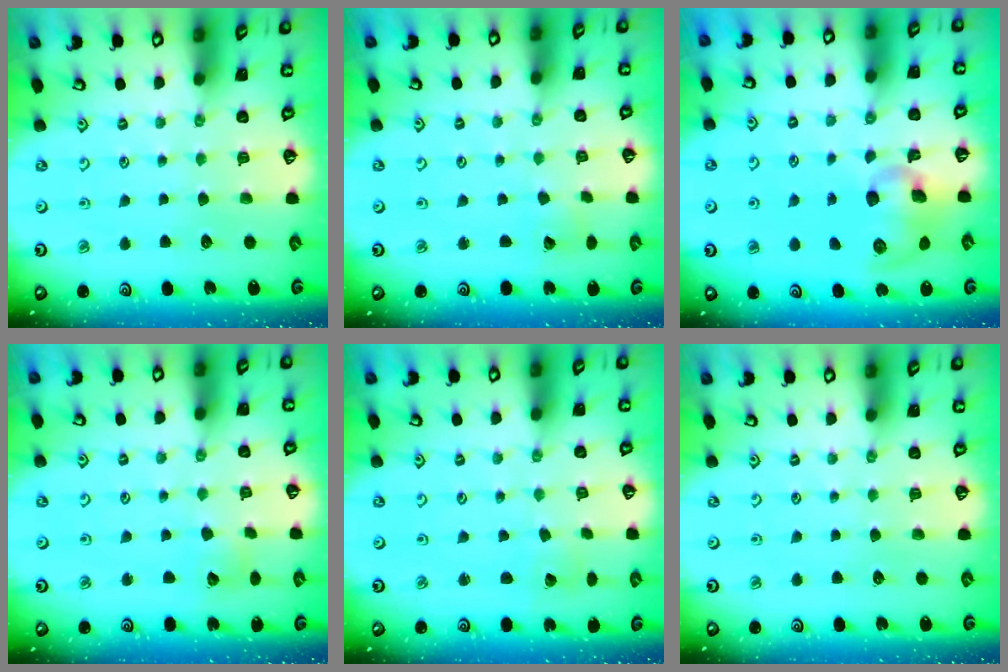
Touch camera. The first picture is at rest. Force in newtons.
{"total": 2.9, "press": 2.9, "slide": 0.2}
{"total": 11.0, "press": 10.9, "slide": 1.7}
{"total": 3.2, "press": 3.2, "slide": 0.3}
{"total": 1.5, "press": 1.5, "slide": 0.2}
{"total": 0.0}